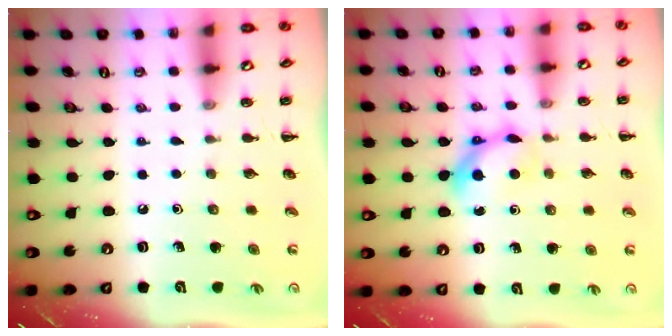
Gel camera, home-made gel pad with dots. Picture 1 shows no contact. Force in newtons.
{"total": 7.2, "press": 7.0, "slide": 1.6}